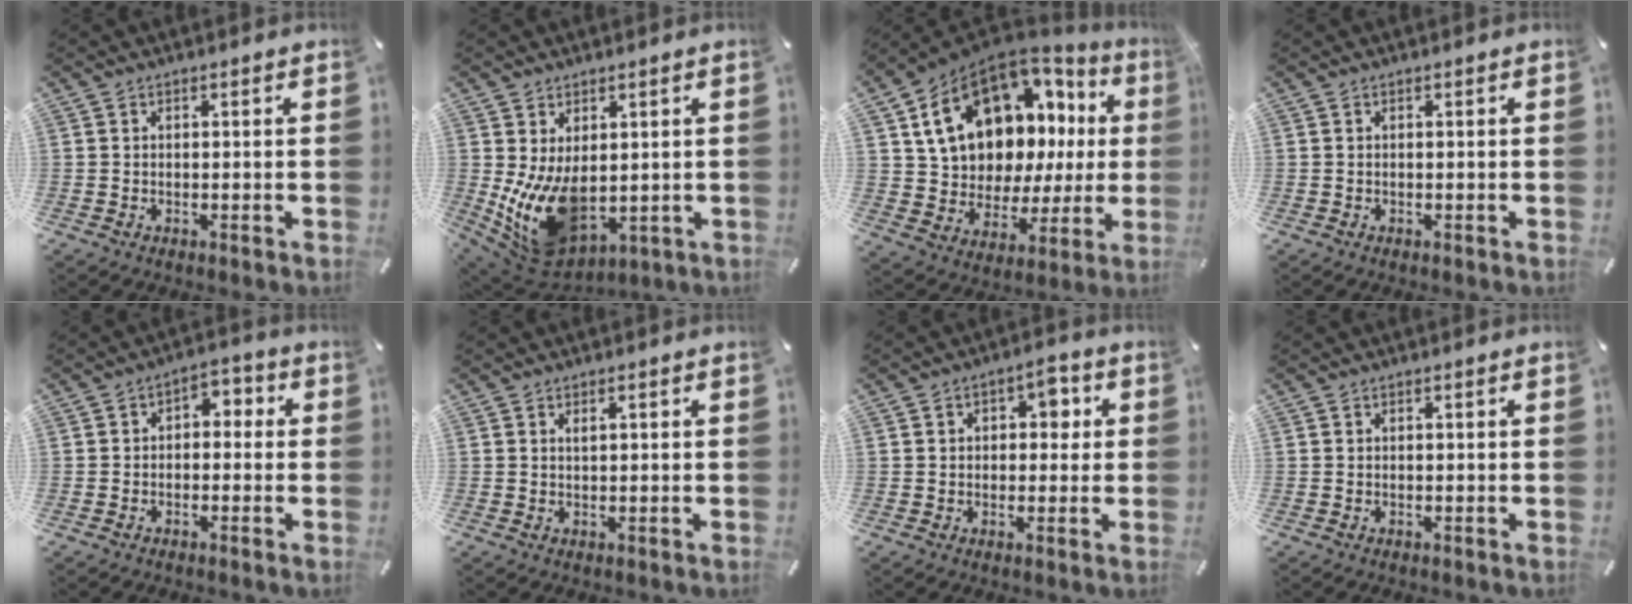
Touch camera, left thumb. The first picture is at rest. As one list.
[{"total": 13.1, "force": [-0.3, 9.1, 9.4], "torque": [-0.182, -0.020, 0.004]}, {"total": 18.0, "force": [8.2, 12.4, 10.1], "torque": [-0.164, -0.059, 0.159]}, {"total": 0.0}, {"total": 3.6, "force": [-1.9, 2.3, 1.9], "torque": [-0.027, 0.013, -0.040]}, {"total": 1.1, "force": [0.4, 0.3, 1.0], "torque": [-0.011, -0.002, 0.005]}, {"total": 5.3, "force": [1.1, 3.8, 3.5], "torque": [-0.034, -0.003, 0.007]}, {"total": 0.0}]